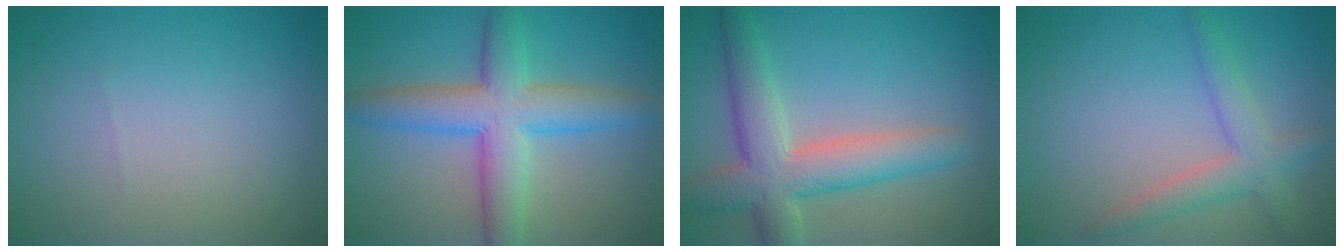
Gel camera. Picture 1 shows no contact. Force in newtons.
{"total": 7.2, "press": 7.2, "slide": 0.1}
{"total": 6.8, "press": 6.8, "slide": 0.5}
{"total": 3.4, "press": 3.4, "slide": 0.3}